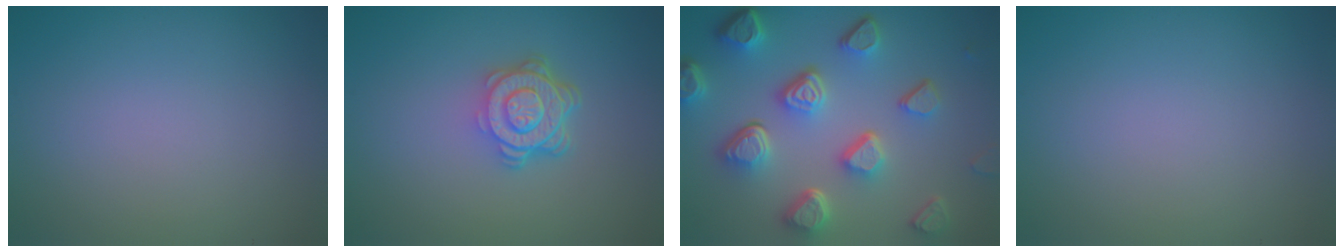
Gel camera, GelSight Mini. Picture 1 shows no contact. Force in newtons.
{"total": 4.7, "press": 3.4, "slide": 3.3}
{"total": 7.7, "press": 5.7, "slide": 5.3}
{"total": 0.0}